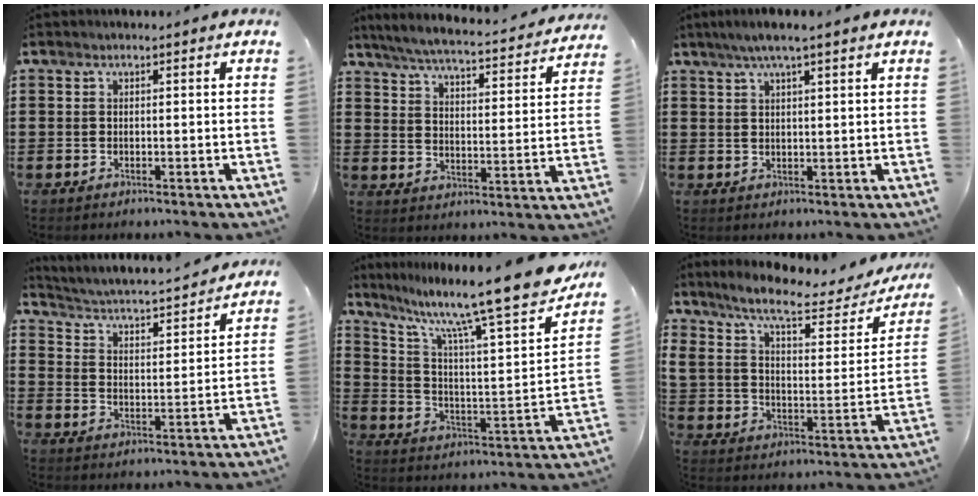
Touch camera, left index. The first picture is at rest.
{"total": 5.1, "force": [4.8, -0.3, 1.8], "torque": [-0.058, -0.040, 0.076]}
{"total": 3.8, "force": [2.6, -0.1, 2.7], "torque": [-0.056, 0.001, 0.047]}
{"total": 2.7, "force": [2.5, -0.1, 0.9], "torque": [-0.036, -0.031, 0.030]}
{"total": 14.5, "force": [11.8, 0.5, 8.5], "torque": [-0.170, -0.087, 0.184]}
{"total": 8.4, "force": [6.5, 1.4, 5.2], "torque": [-0.124, -0.027, 0.106]}